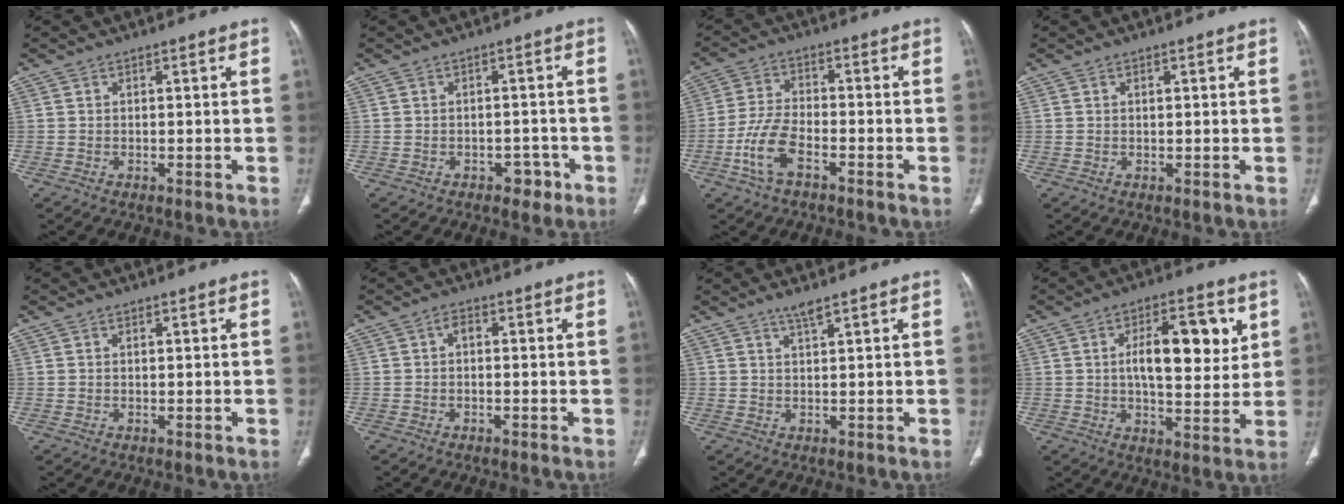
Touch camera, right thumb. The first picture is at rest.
{"total": 3.1, "force": [-1.9, 2.1, 1.3], "torque": [0.000, 0.016, -0.022]}
{"total": 7.7, "force": [-3.7, 3.4, 5.8], "torque": [-0.128, 0.021, -0.073]}
{"total": 0.9, "force": [0.4, 0.4, 0.6], "torque": [-0.010, -0.001, 0.007]}
{"total": 0.6, "force": [0.3, 0.3, 0.5], "torque": [-0.007, 0.000, 0.005]}
{"total": 1.6, "force": [0.0, 1.0, 1.3], "torque": [-0.017, 0.004, -0.008]}
{"total": 2.1, "force": [1.6, -0.1, 1.4], "torque": [-0.031, -0.008, 0.033]}
{"total": 14.4, "force": [3.7, 6.2, 12.4], "torque": [-0.157, -0.009, 0.057]}